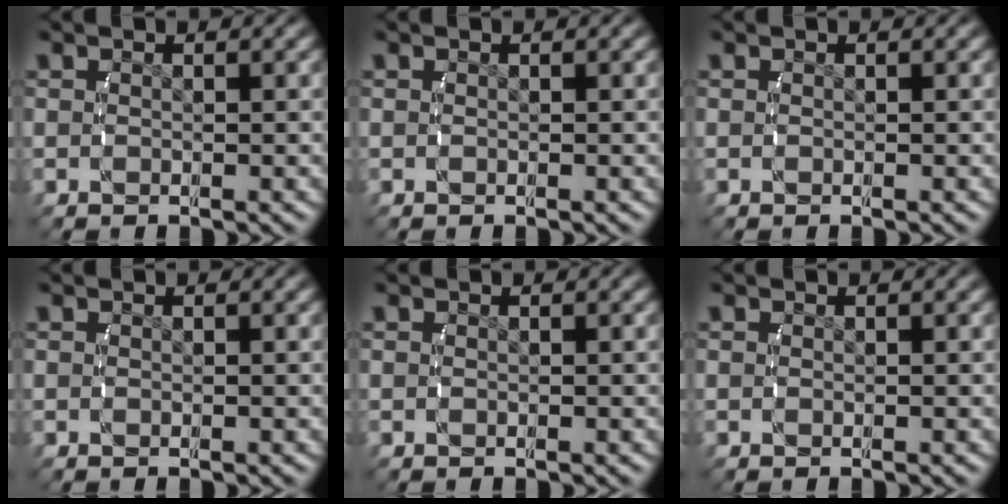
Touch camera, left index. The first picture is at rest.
{"total": 0.0}
{"total": 0.0}
{"total": 0.0}
{"total": 0.0}
{"total": 0.0}